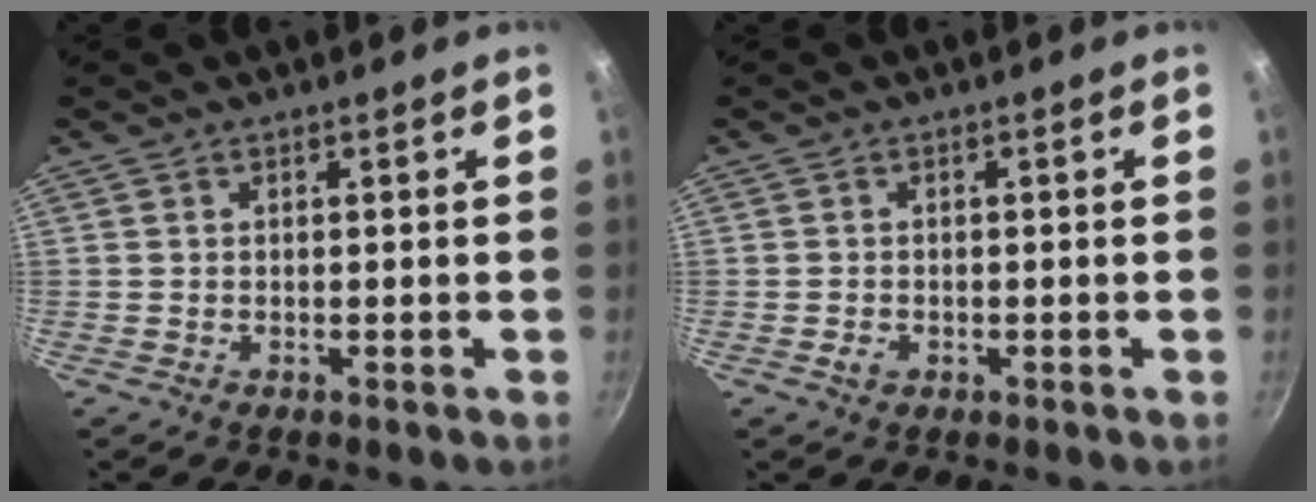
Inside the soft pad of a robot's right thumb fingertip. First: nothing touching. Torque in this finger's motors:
{"motor_torque": [-0.09, 0.31, 0.01, 0.82, -0.01]}